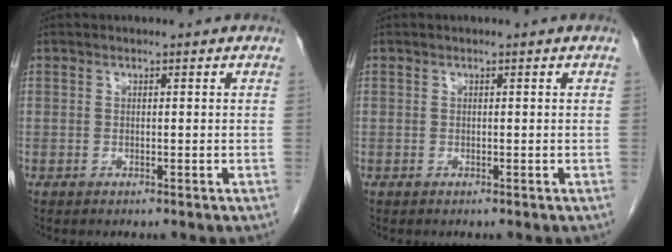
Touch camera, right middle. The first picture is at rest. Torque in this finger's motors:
{"motor_torque": [-0.01, 0.00, 0.00, 0.00]}